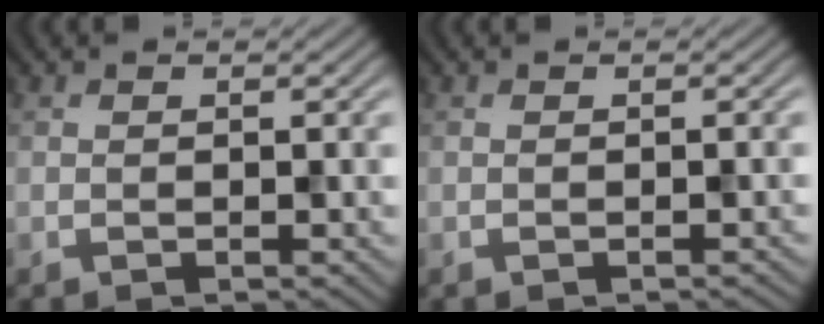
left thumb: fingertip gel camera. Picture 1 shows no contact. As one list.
[{"total": 0.0}]